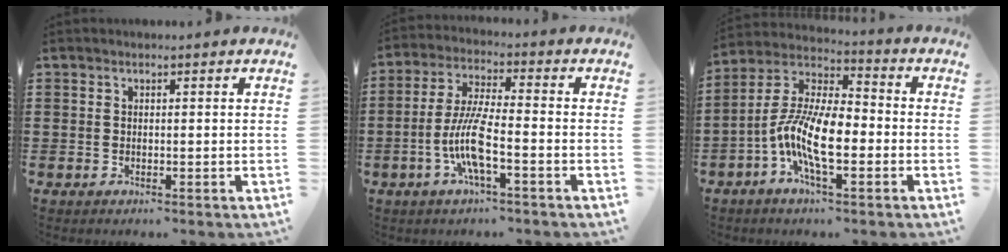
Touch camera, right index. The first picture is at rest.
{"total": 8.3, "force": [-3.0, 1.6, 7.6], "torque": [-0.174, -0.013, -0.066]}
{"total": 11.4, "force": [-3.6, 4.2, 9.9], "torque": [-0.227, -0.005, -0.074]}